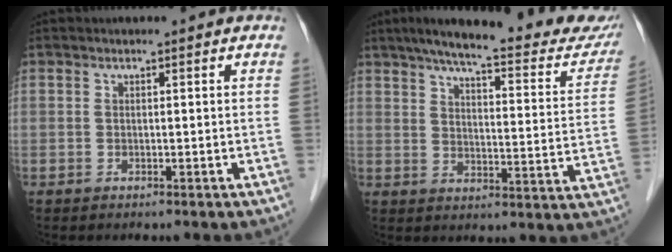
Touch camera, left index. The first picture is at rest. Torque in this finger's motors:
{"motor_torque": [0.53, -0.68, 0.33, 0.11]}